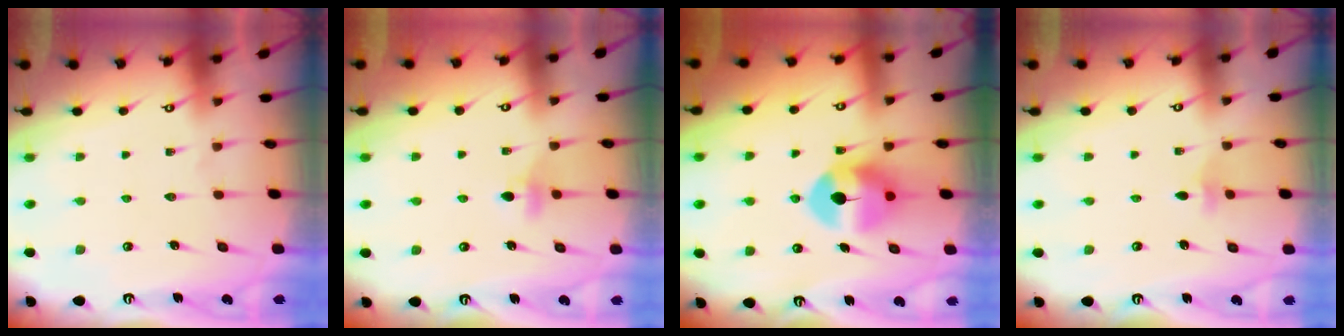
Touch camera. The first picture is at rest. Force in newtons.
{"total": 4.1, "press": 4.0, "slide": 1.0}
{"total": 9.1, "press": 8.9, "slide": 1.8}
{"total": 3.2, "press": 3.1, "slide": 0.8}